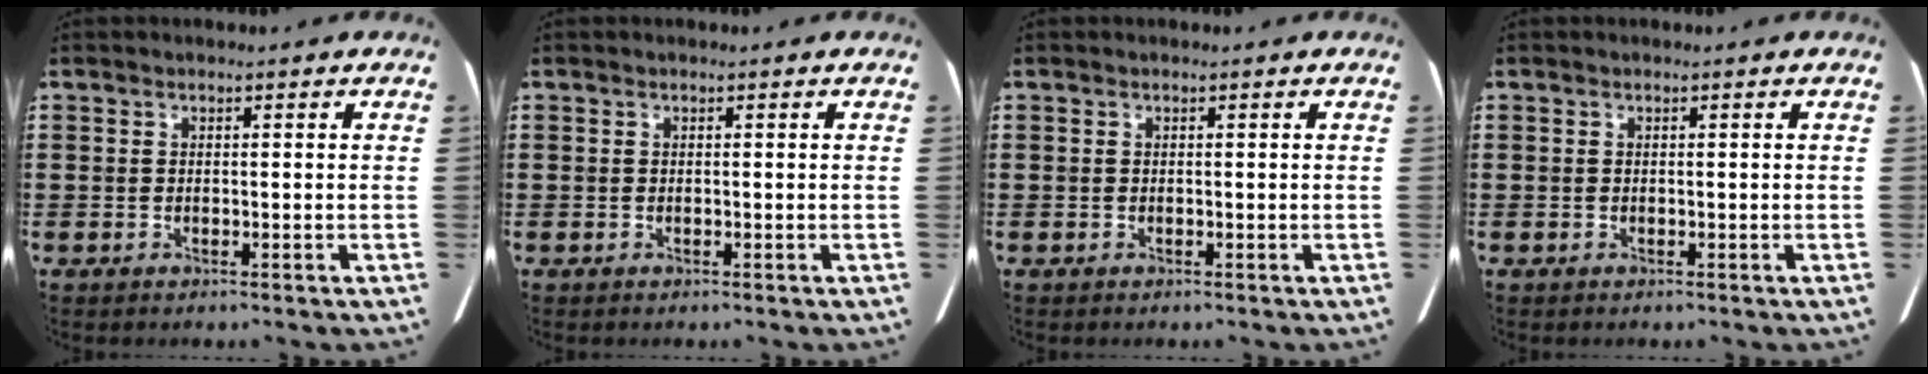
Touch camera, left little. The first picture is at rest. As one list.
[{"total": 0.0}, {"total": 0.0}, {"total": 0.0}]